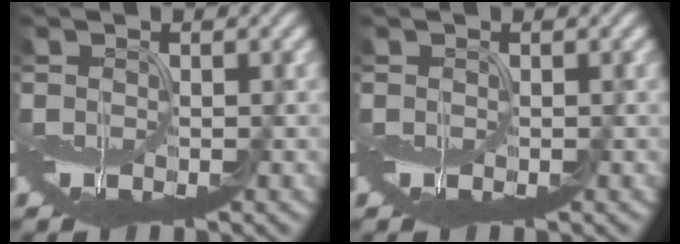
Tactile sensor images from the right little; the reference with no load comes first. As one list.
[{"total": 0.0}]